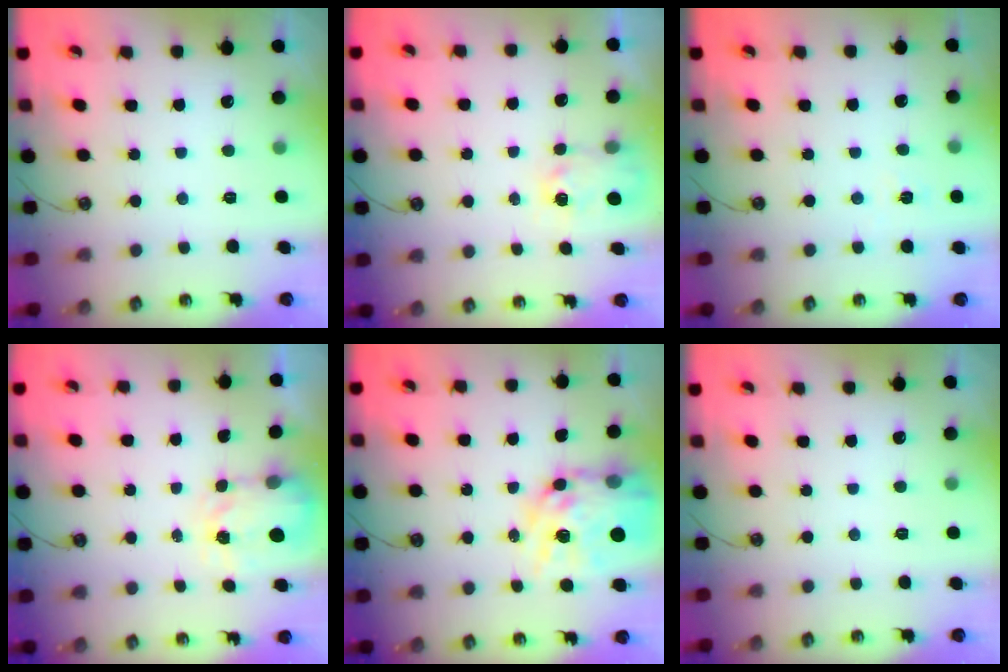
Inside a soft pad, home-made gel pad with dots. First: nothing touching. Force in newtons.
{"total": 3.4, "press": 3.4, "slide": 0.5}
{"total": 2.6, "press": 2.6, "slide": 0.2}
{"total": 3.9, "press": 3.8, "slide": 0.5}
{"total": 17.1, "press": 17.0, "slide": 1.5}
{"total": 0.0}